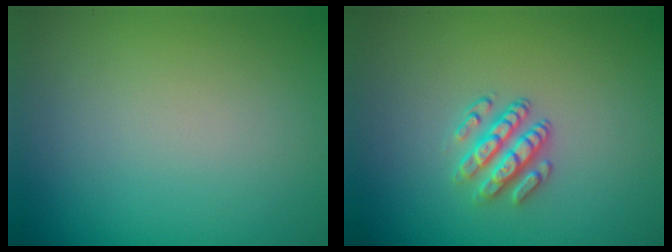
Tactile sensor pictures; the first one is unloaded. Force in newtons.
{"total": 2.9, "press": 2.4, "slide": 1.6}